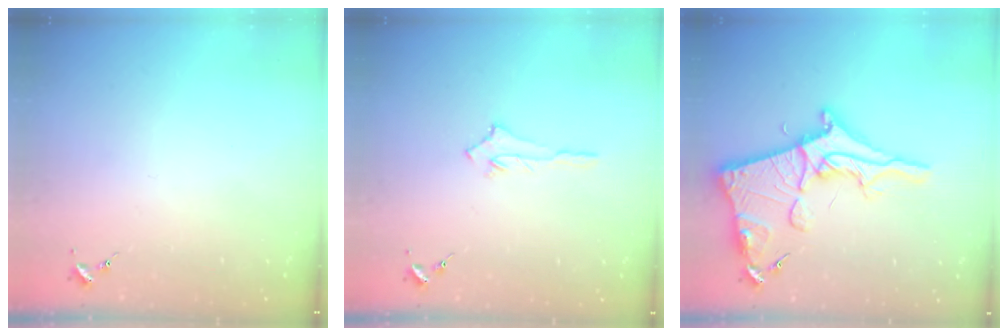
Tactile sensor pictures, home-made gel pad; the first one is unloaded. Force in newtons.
{"total": 4.3, "press": 4.2, "slide": 0.5}
{"total": 19.1, "press": 19.1, "slide": 1.4}